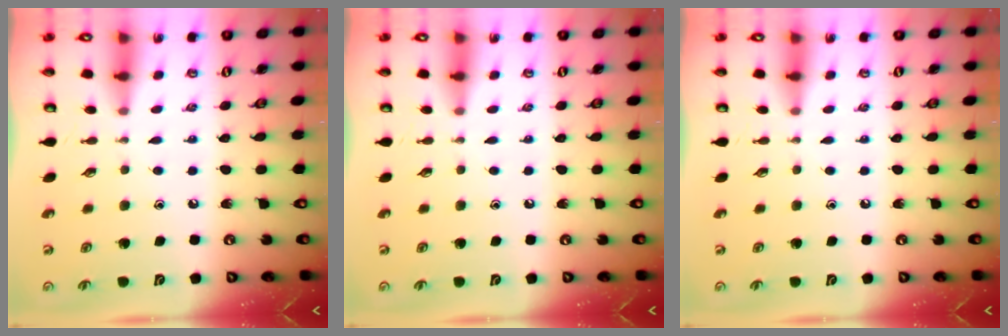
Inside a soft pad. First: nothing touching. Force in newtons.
{"total": 0.0}
{"total": 0.0}